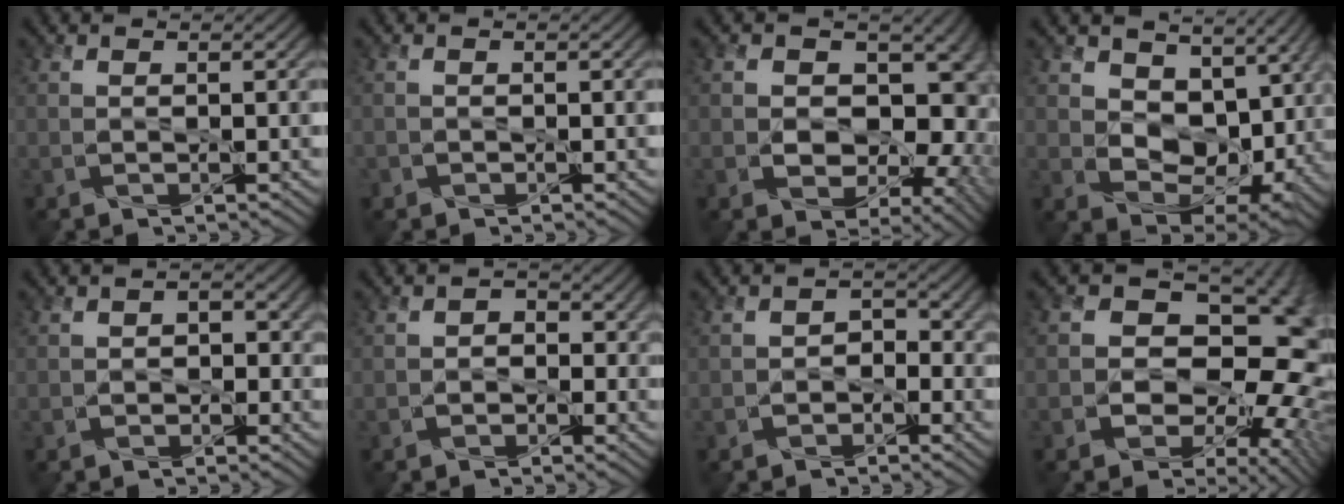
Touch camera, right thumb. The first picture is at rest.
{"total": 0.8, "force": [-0.5, 0.6, 0.0], "torque": [0.000, -0.002, -0.009]}
{"total": 14.6, "force": [0.7, 10.8, 9.8], "torque": [-0.152, 0.003, 0.026]}
{"total": 12.7, "force": [1.5, 8.6, 9.2], "torque": [-0.163, -0.014, 0.040]}
{"total": 2.7, "force": [-0.7, 2.4, 1.1], "torque": [-0.012, 0.007, -0.013]}
{"total": 3.0, "force": [-0.9, 2.6, 1.1], "torque": [-0.009, 0.006, -0.018]}
{"total": 2.6, "force": [-1.4, 2.0, 1.0], "torque": [-0.002, 0.002, -0.023]}
{"total": 19.1, "force": [-1.4, 14.0, 13.0], "torque": [-0.167, 0.014, -0.027]}